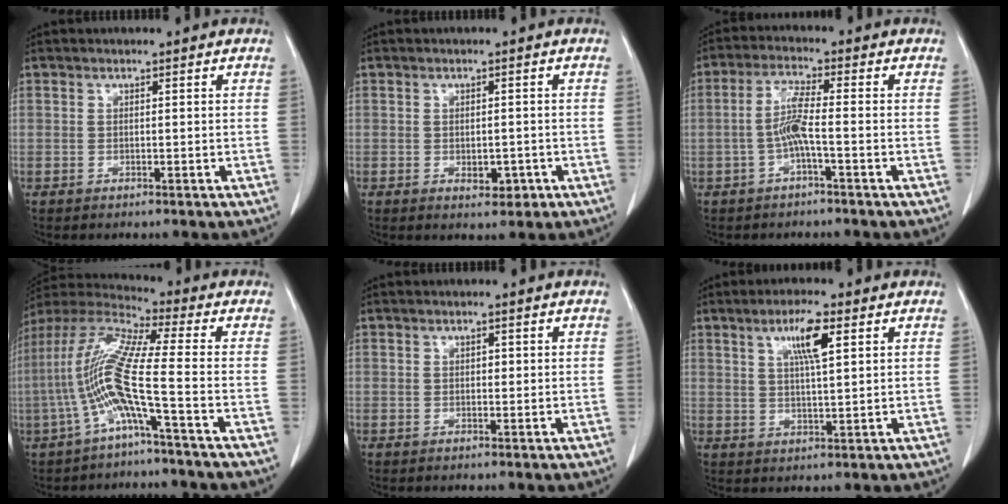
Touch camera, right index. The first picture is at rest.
{"total": 2.8, "force": [-1.0, 1.6, 2.2], "torque": [-0.029, 0.001, -0.006]}
{"total": 4.8, "force": [-1.2, 0.0, 4.7], "torque": [-0.097, 0.007, -0.026]}
{"total": 12.2, "force": [-3.4, -0.7, 11.7], "torque": [-0.252, 0.007, -0.080]}
{"total": 0.7, "force": [0.2, 0.5, 0.5], "torque": [-0.006, 0.001, 0.002]}
{"total": 6.1, "force": [2.8, 0.6, 5.4], "torque": [-0.098, 0.001, 0.048]}